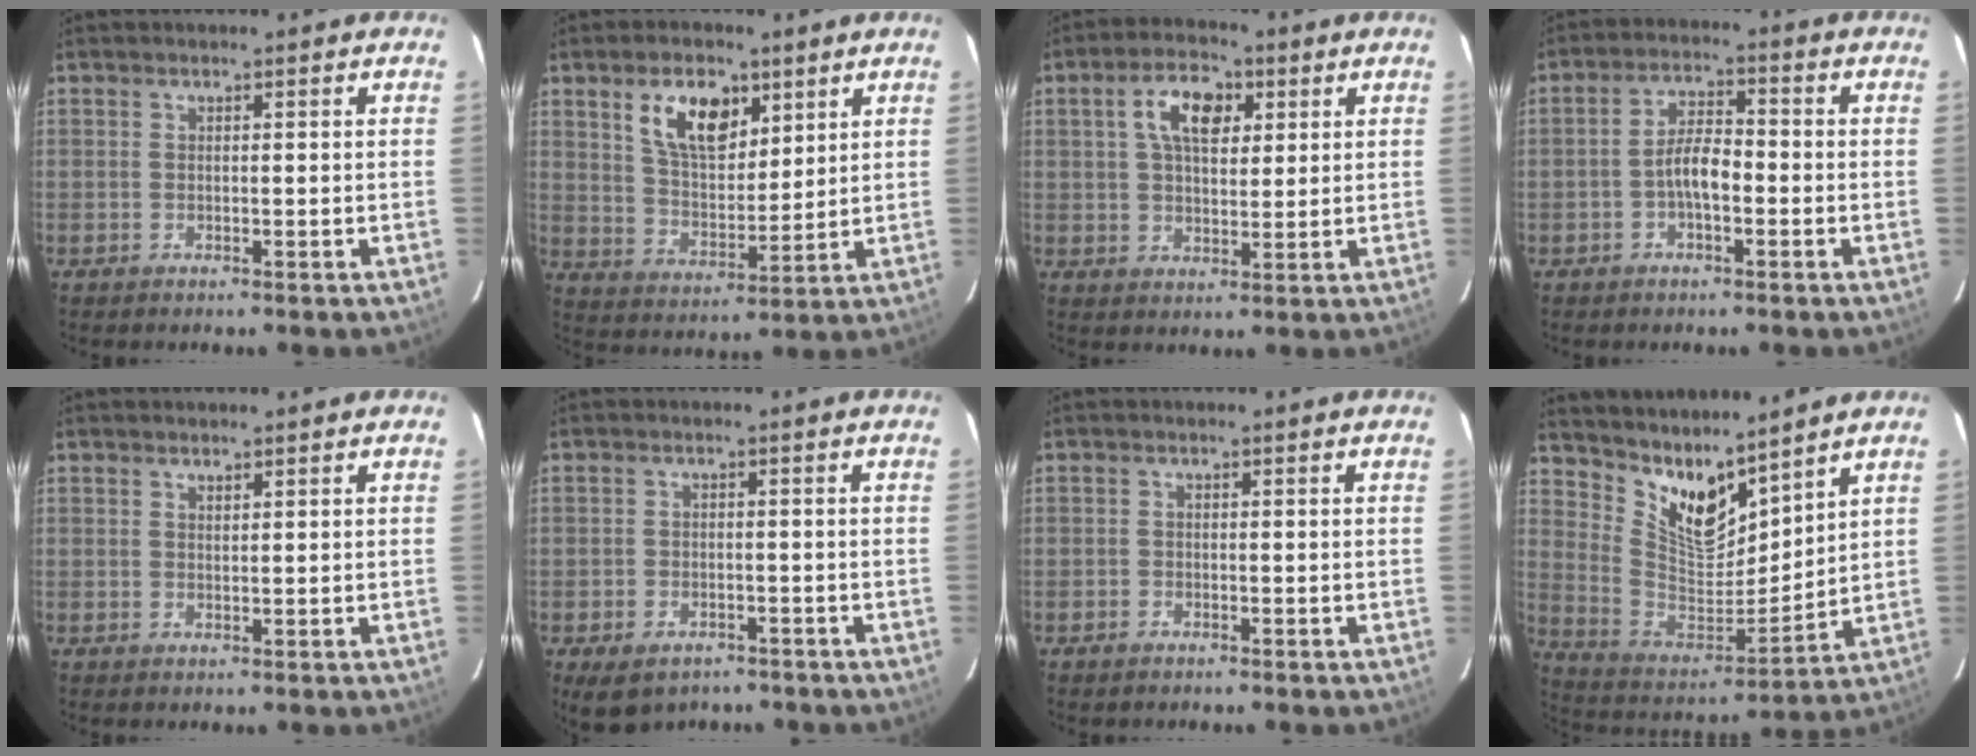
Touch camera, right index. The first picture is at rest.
{"total": 11.2, "force": [5.7, 5.9, 7.6], "torque": [-0.130, 0.010, 0.110]}
{"total": 8.4, "force": [2.9, 4.5, 6.4], "torque": [-0.112, 0.024, 0.051]}
{"total": 5.1, "force": [-1.7, 1.9, 4.4], "torque": [-0.087, 0.014, -0.032]}
{"total": 0.8, "force": [0.7, 0.2, 0.2], "torque": [-0.004, 0.001, 0.014]}
{"total": 7.6, "force": [-5.0, 4.6, 3.4], "torque": [-0.075, -0.009, -0.068]}
{"total": 1.0, "force": [-0.8, 0.6, 0.1], "torque": [-0.006, 0.003, -0.015]}
{"total": 13.0, "force": [10.5, 4.2, 6.3], "torque": [-0.131, -0.018, 0.208]}